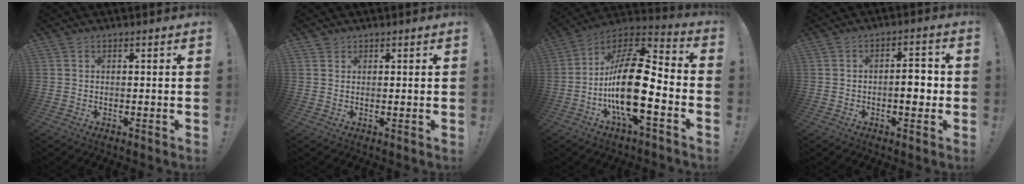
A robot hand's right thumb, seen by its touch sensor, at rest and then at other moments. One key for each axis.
{"total": 1.2, "fx": 1.0, "fy": 0.7, "fz": 0.0, "tx": 0.002, "ty": -0.002, "tz": 0.018}
{"total": 22.8, "fx": -4.9, "fy": 8.4, "fz": 20.7, "tx": -0.400, "ty": 0.022, "tz": -0.080}
{"total": 6.7, "fx": -1.3, "fy": 3.1, "fz": 5.8, "tx": -0.076, "ty": 0.010, "tz": -0.025}